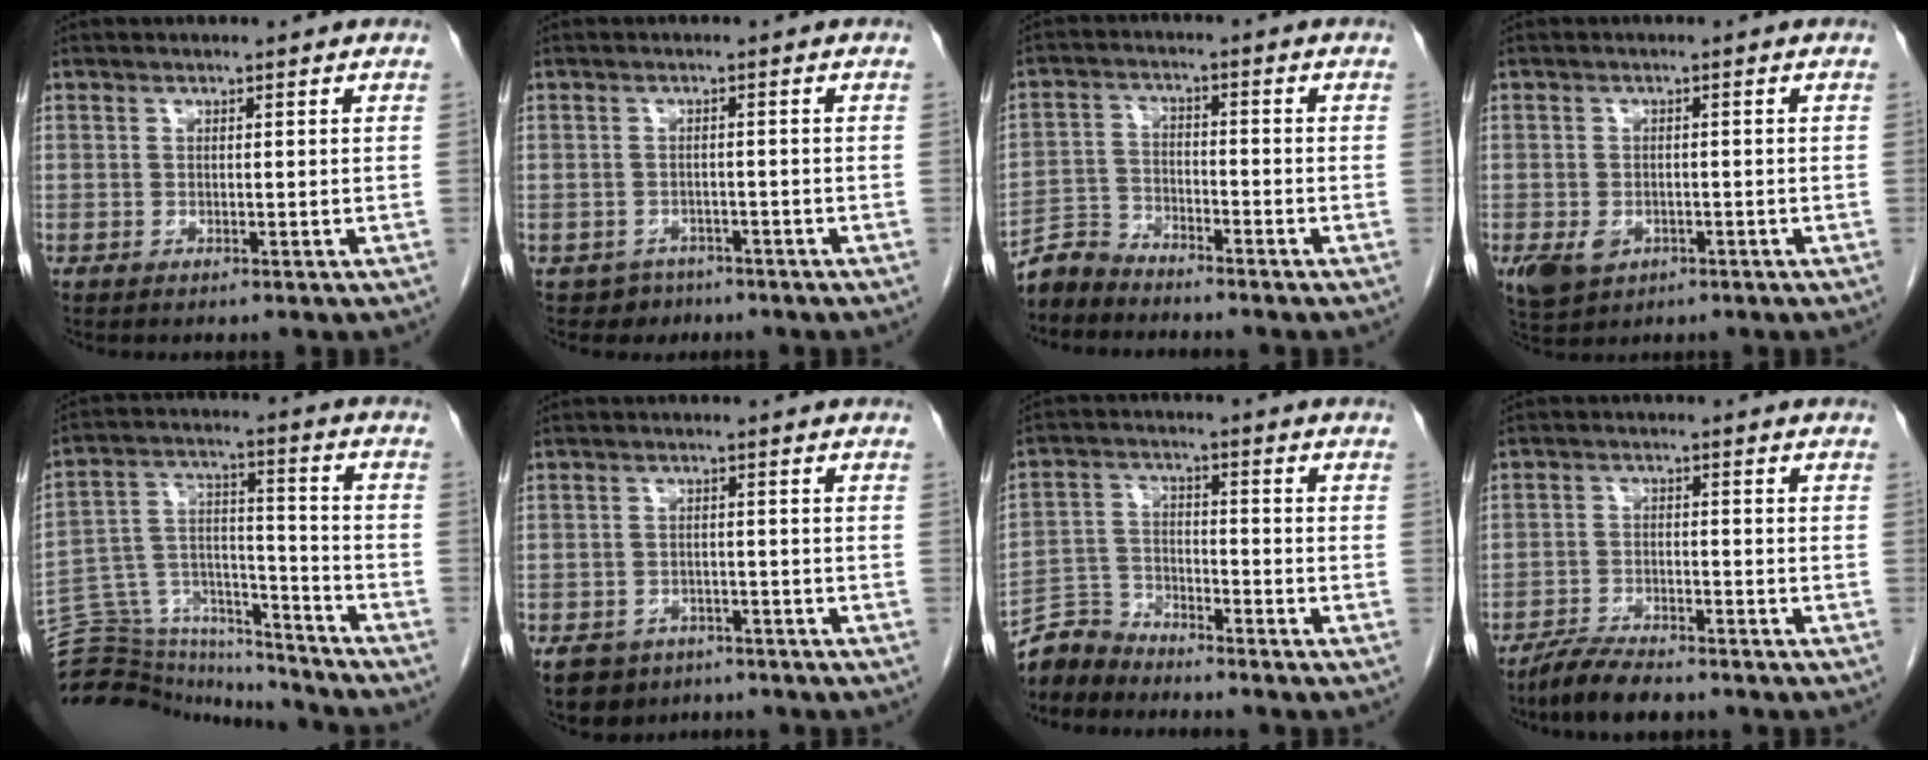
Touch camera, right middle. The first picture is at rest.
{"total": 2.9, "force": [-1.9, 2.1, -0.5], "torque": [0.002, 0.008, -0.027]}
{"total": 4.9, "force": [-4.8, 1.0, -0.2], "torque": [0.000, -0.005, -0.095]}
{"total": 5.1, "force": [-2.3, 3.7, 2.7], "torque": [-0.052, -0.007, -0.028]}
{"total": 21.1, "force": [-20.2, 4.7, 4.2], "torque": [-0.110, 0.042, -0.318]}
{"total": 6.0, "force": [-4.2, 4.1, 1.2], "torque": [-0.024, 0.005, -0.061]}
{"total": 6.2, "force": [-6.0, 1.3, -0.3], "torque": [0.001, 0.002, -0.119]}
{"total": 5.8, "force": [-5.0, 1.3, 2.7], "torque": [-0.057, -0.012, -0.091]}